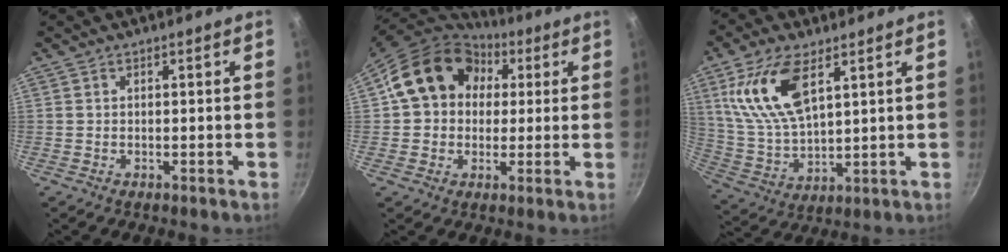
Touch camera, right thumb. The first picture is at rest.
{"total": 17.2, "force": [3.8, 14.1, 9.0], "torque": [-0.129, 0.032, 0.049]}
{"total": 15.0, "force": [6.4, 6.8, 11.6], "torque": [-0.223, -0.021, 0.138]}